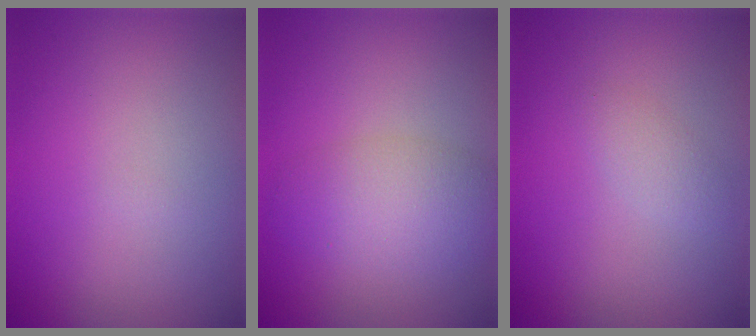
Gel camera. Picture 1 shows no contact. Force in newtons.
{"total": 4.0, "press": 4.0, "slide": 0.1}
{"total": 1.2, "press": 1.2, "slide": 0.0}